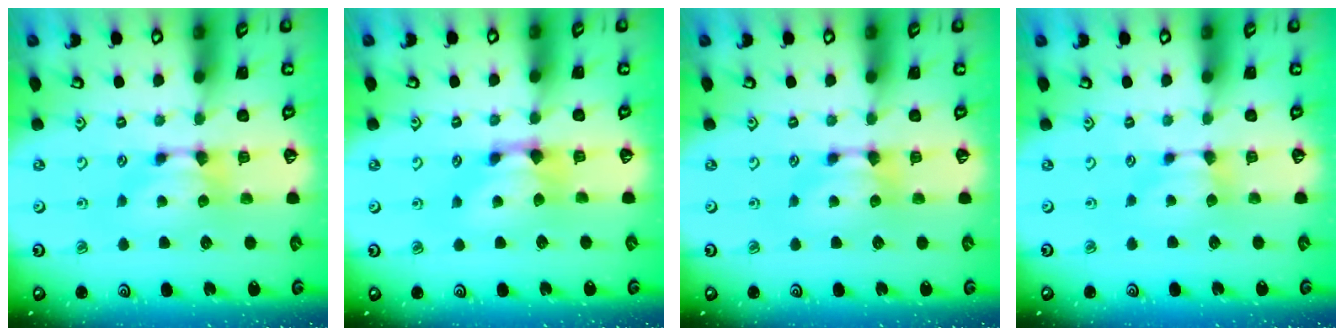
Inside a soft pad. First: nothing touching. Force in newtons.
{"total": 1.1, "press": 0.1, "slide": 1.1}
{"total": 0.0}
{"total": 0.6, "press": 0.6, "slide": 0.3}